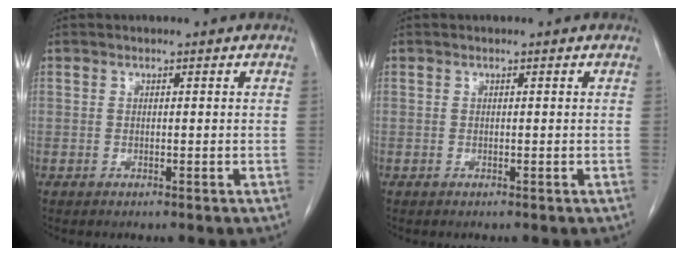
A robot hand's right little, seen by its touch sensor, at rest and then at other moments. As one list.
[{"total": 0.0}]